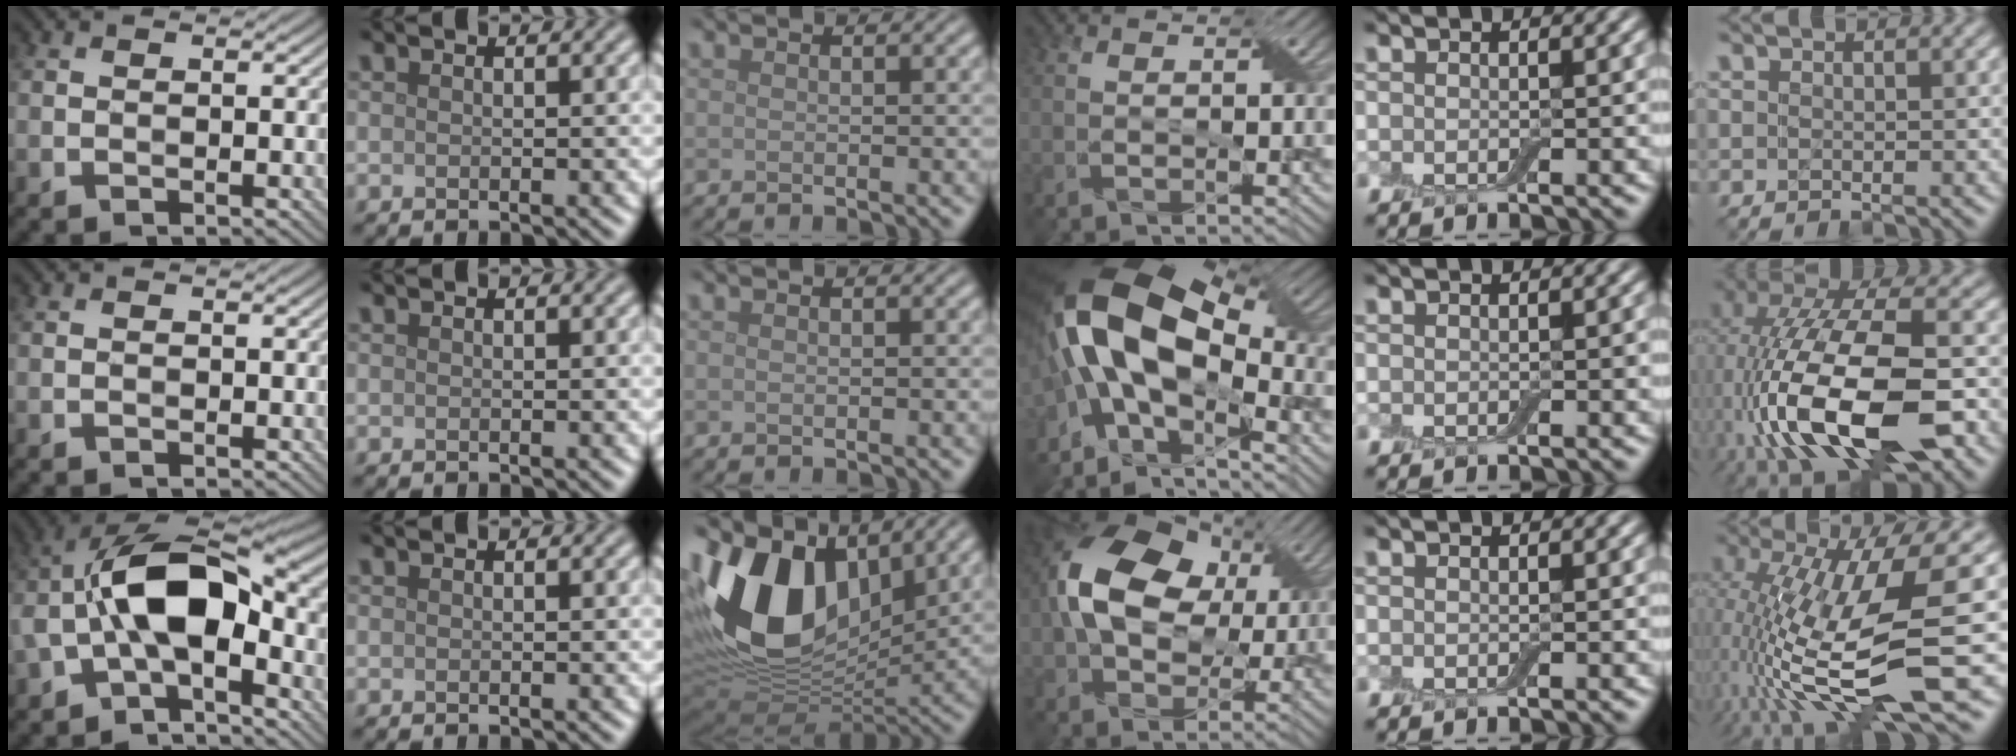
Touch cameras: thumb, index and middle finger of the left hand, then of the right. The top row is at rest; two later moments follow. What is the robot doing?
{"motion": "extract", "object": "airpods case & airpods"}